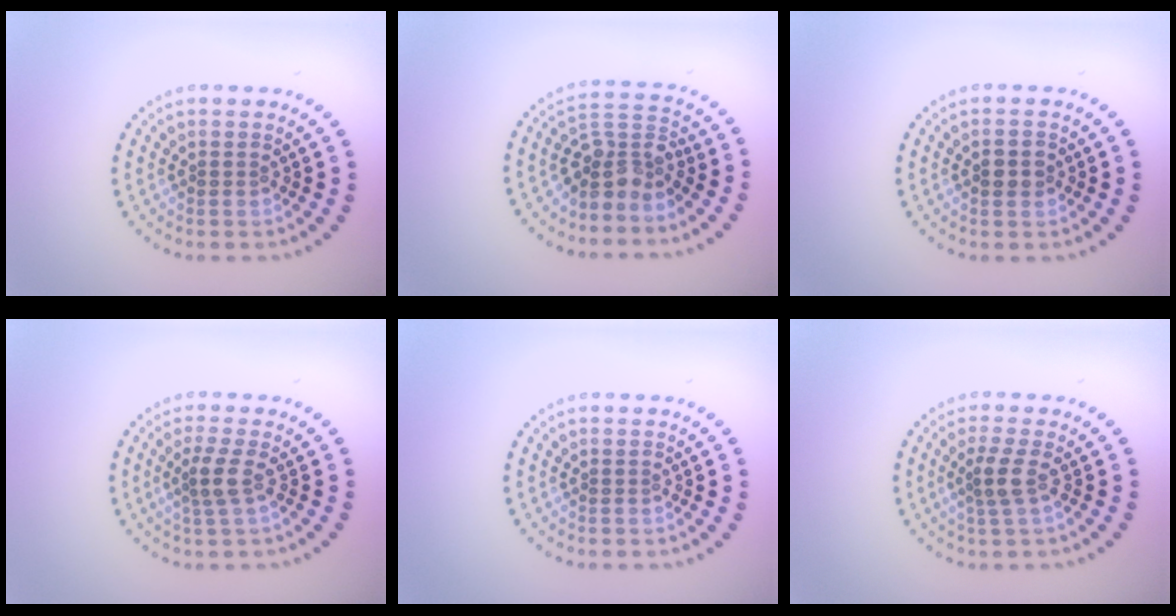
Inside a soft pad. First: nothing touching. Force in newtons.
{"total": 3.8, "press": 3.1, "slide": 2.1}
{"total": 1.2, "press": 1.2, "slide": 0.1}
{"total": 2.1, "press": 1.6, "slide": 1.3}
{"total": 0.0}
{"total": 2.1, "press": 1.6, "slide": 1.3}